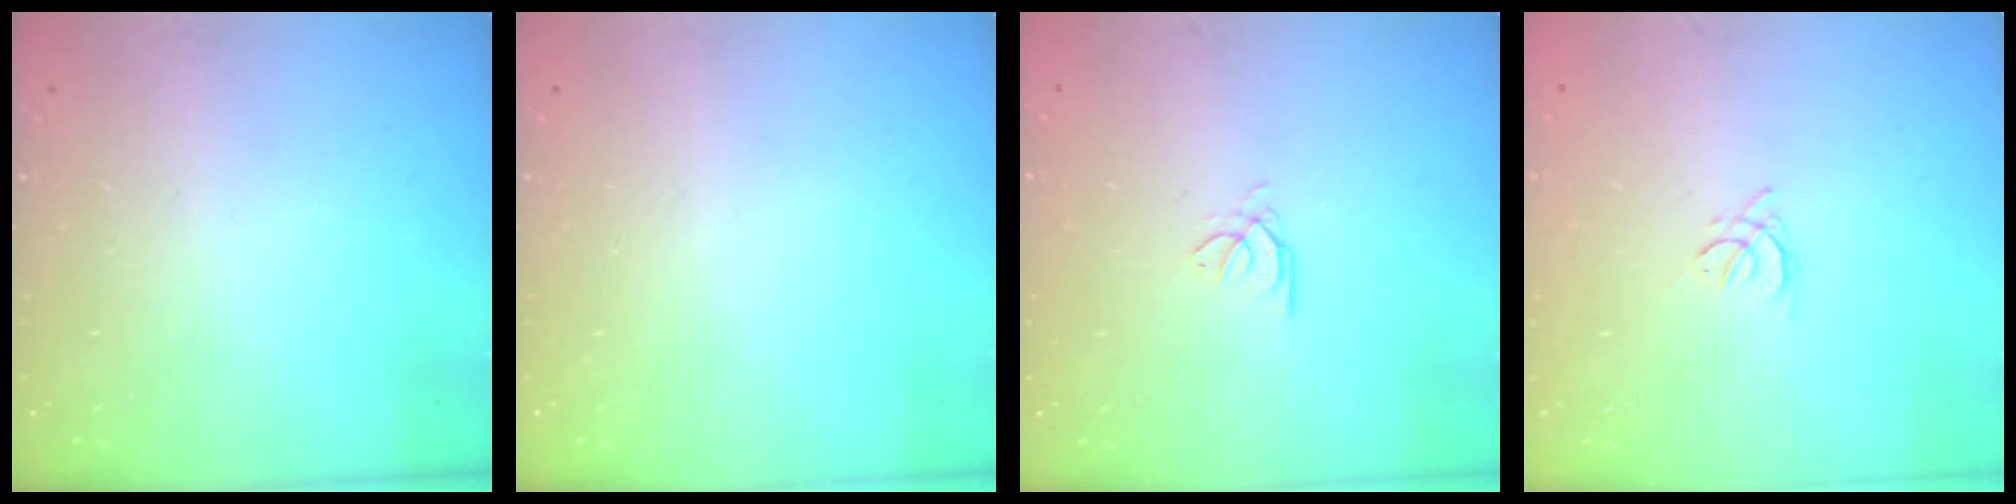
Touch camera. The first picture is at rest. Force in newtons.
{"total": 0.0}
{"total": 0.9, "press": 0.8, "slide": 0.4}
{"total": 2.4, "press": 2.3, "slide": 0.6}